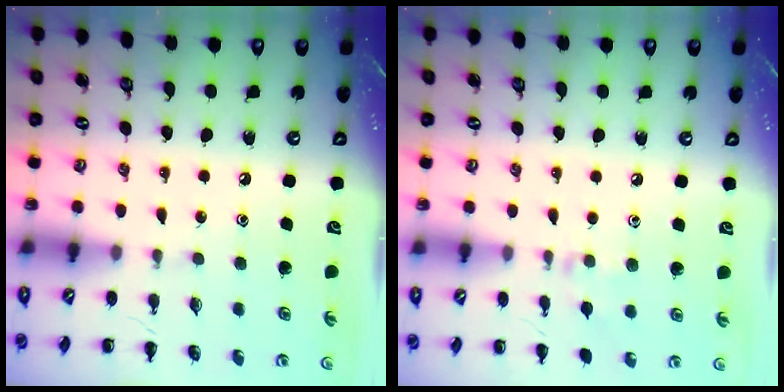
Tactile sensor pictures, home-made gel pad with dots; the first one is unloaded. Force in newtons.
{"total": 6.1, "press": 5.8, "slide": 2.0}